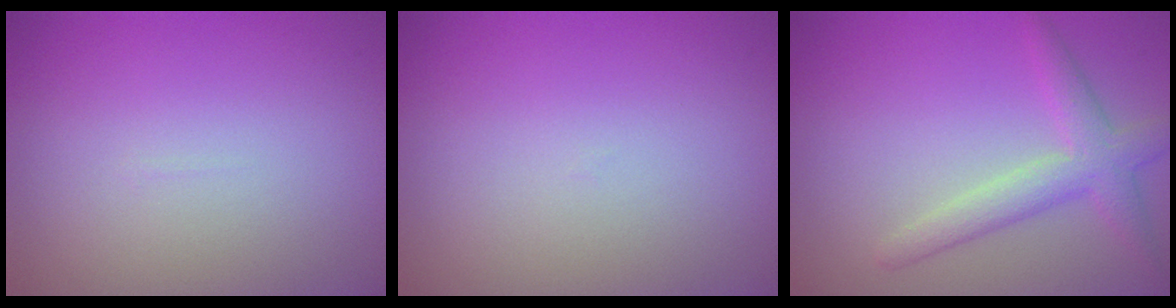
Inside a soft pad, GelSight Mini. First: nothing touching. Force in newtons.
{"total": 0.0}
{"total": 3.3, "press": 3.3, "slide": 0.0}